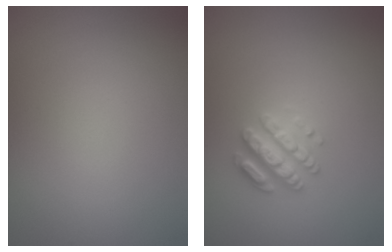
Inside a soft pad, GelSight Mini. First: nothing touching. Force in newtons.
{"total": 2.8, "press": 2.8, "slide": 0.3}